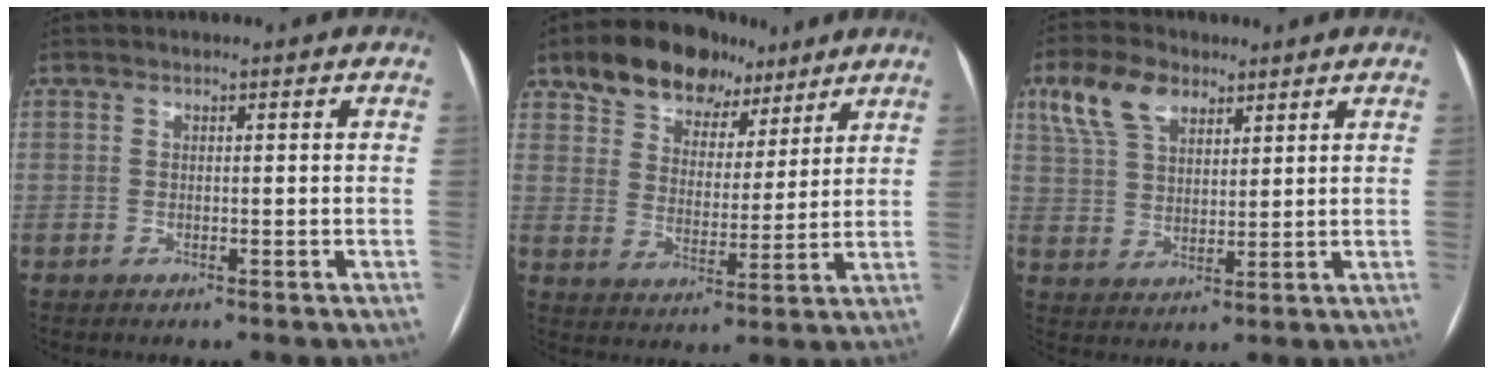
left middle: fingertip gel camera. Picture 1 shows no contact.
{"total": 12.7, "force": [8.9, 7.5, 5.1], "torque": [-0.076, 0.034, 0.148]}
{"total": 8.9, "force": [5.3, 4.7, 5.4], "torque": [-0.118, 0.027, 0.105]}